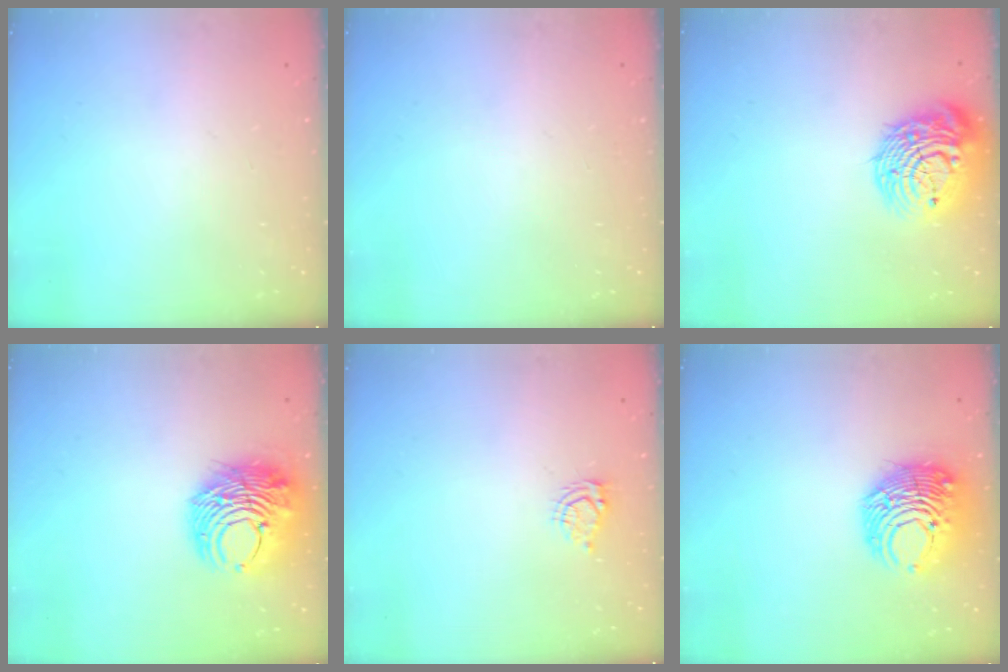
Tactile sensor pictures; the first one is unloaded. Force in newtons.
{"total": 0.0}
{"total": 16.1, "press": 15.9, "slide": 2.6}
{"total": 11.4, "press": 11.4, "slide": 1.3}
{"total": 4.4, "press": 4.4, "slide": 0.6}
{"total": 11.3, "press": 11.3, "slide": 1.2}